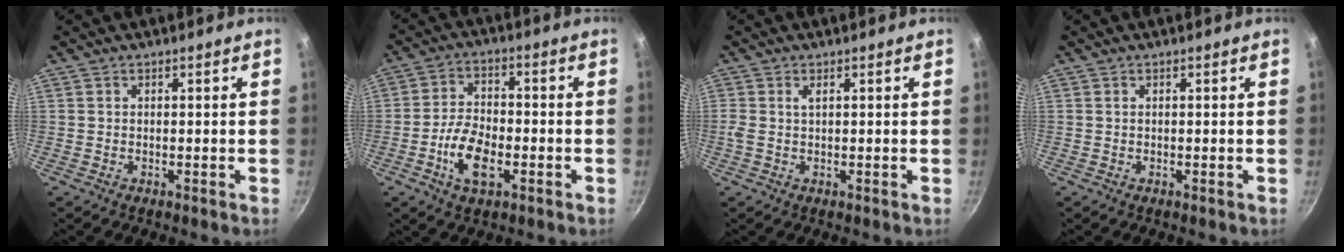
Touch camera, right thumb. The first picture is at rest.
{"total": 10.4, "force": [-3.8, 5.5, 8.0], "torque": [-0.142, 0.027, -0.075]}
{"total": 1.6, "force": [0.4, 0.6, 1.4], "torque": [-0.034, 0.002, 0.008]}
{"total": 0.0}